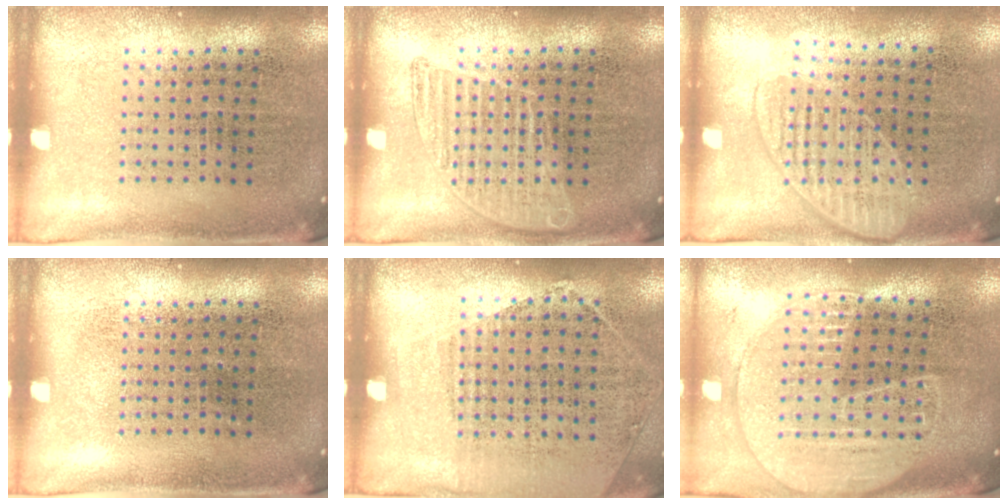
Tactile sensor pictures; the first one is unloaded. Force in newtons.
{"total": 1.6, "press": 1.6, "slide": 0.2}
{"total": 1.4, "press": 1.3, "slide": 0.7}
{"total": 0.0}
{"total": 1.1, "press": 0.9, "slide": 0.6}
{"total": 1.8, "press": 1.6, "slide": 0.7}